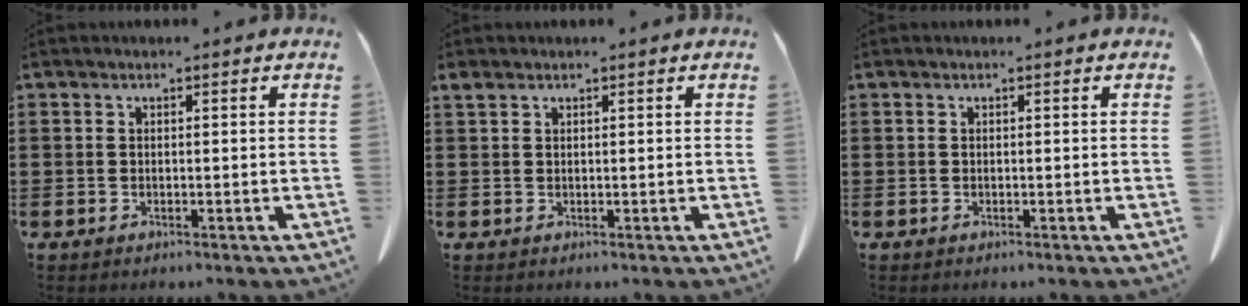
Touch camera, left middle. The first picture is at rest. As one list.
[{"total": 0.9, "force": [0.7, 0.5, 0.4], "torque": [-0.012, 0.002, 0.013]}, {"total": 0.0}]